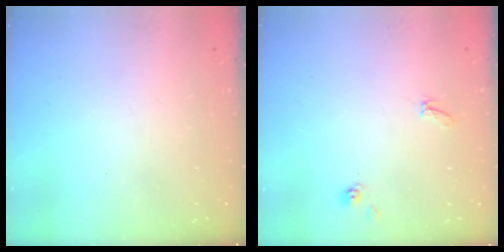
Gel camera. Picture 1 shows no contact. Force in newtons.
{"total": 4.2, "press": 4.1, "slide": 0.5}